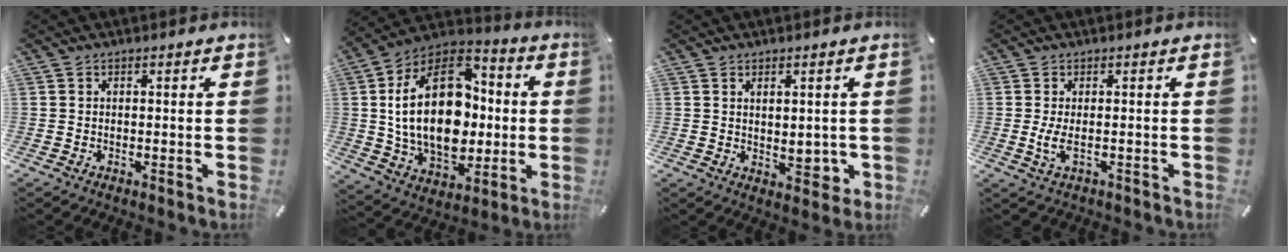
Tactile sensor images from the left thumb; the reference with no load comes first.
{"total": 25.5, "force": [1.7, 17.3, 18.7], "torque": [-0.348, -0.002, 0.035]}
{"total": 3.7, "force": [0.4, 2.4, 2.8], "torque": [-0.028, -0.006, 0.004]}
{"total": 4.2, "force": [-0.9, 1.7, 3.7], "torque": [-0.083, -0.005, -0.018]}